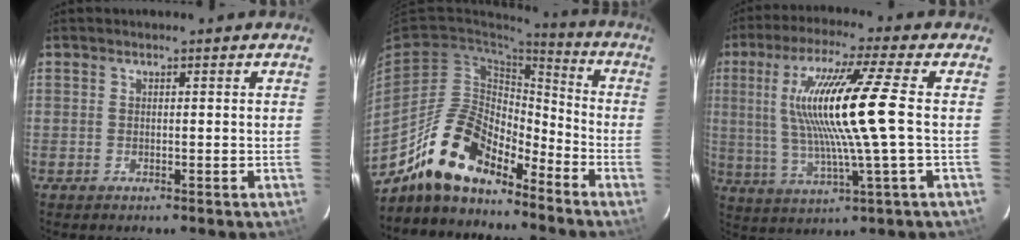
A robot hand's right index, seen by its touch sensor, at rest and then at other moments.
{"total": 15.9, "force": [-12.5, 6.0, 7.7], "torque": [-0.151, 0.010, -0.231]}
{"total": 15.7, "force": [1.5, 0.1, 15.7], "torque": [-0.295, -0.001, 0.036]}